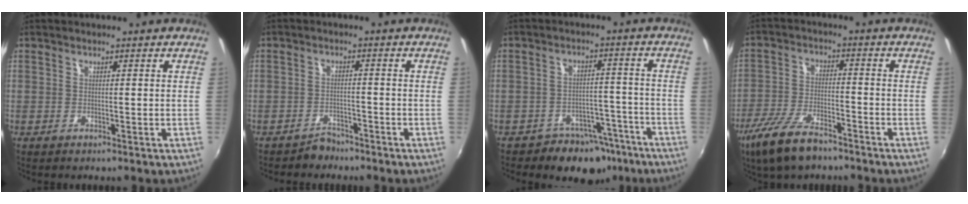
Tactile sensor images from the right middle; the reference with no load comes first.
{"total": 3.1, "force": [-2.7, 1.5, 0.1], "torque": [-0.010, 0.006, -0.043]}
{"total": 9.7, "force": [-7.1, 6.2, 2.4], "torque": [-0.034, 0.030, -0.082]}
{"total": 11.7, "force": [-8.4, 4.1, 7.0], "torque": [-0.160, -0.022, -0.156]}